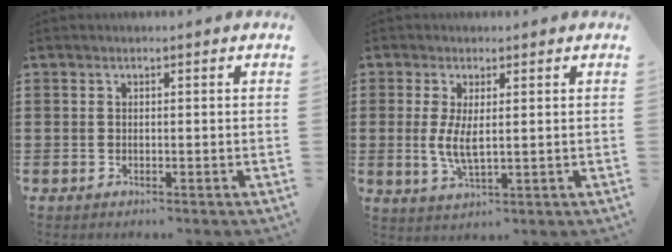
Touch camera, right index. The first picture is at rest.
{"total": 4.4, "force": [0.5, 1.6, 4.1], "torque": [-0.088, 0.001, 0.006]}